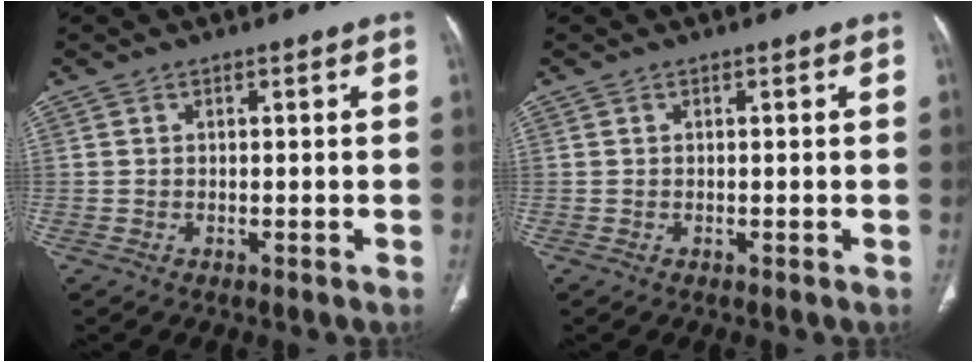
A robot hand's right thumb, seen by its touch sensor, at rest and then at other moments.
{"total": 0.0}